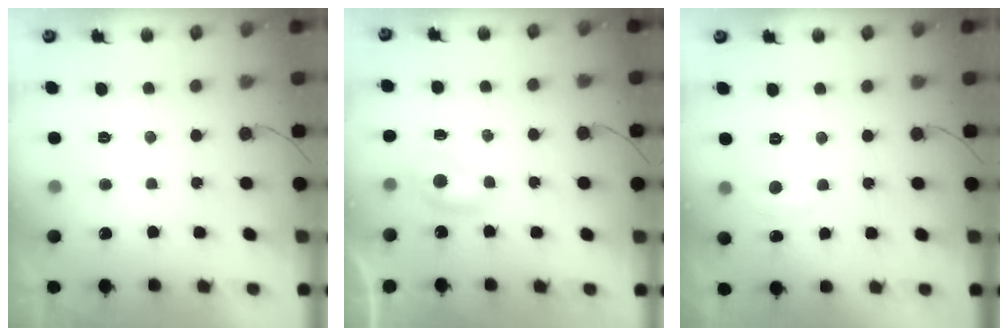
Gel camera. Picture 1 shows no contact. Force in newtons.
{"total": 5.4, "press": 5.3, "slide": 0.5}
{"total": 3.0, "press": 3.0, "slide": 0.4}